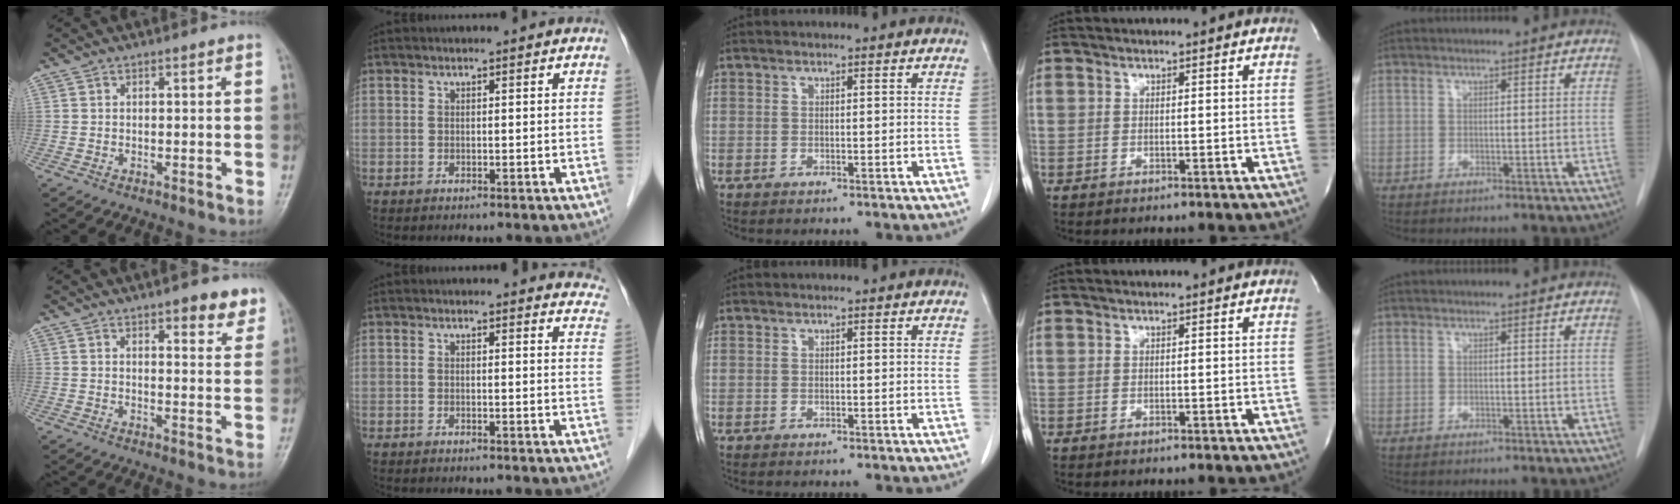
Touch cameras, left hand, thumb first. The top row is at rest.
{"thumb": {"total": 6.4, "force": [4.5, 2.3, 4.0], "torque": [-0.023, -0.023, 0.054]}, "index": {"total": 8.9, "force": [8.6, 1.9, 1.0], "torque": [0.032, -0.031, 0.050]}}